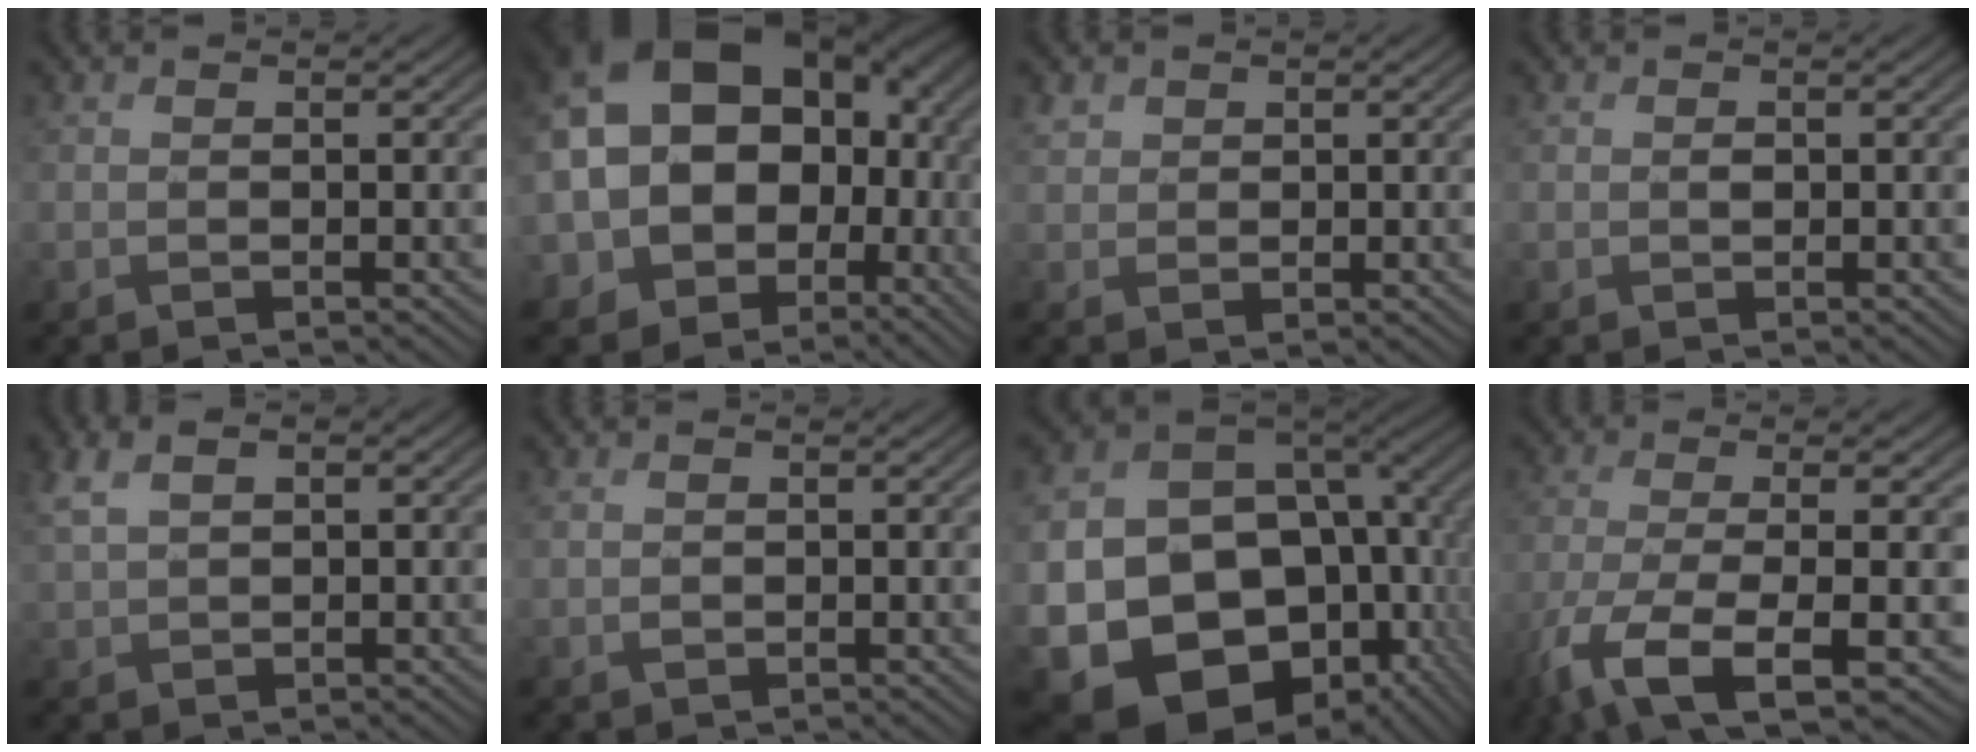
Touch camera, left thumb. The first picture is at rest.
{"total": 21.4, "force": [0.6, 16.5, 13.7], "torque": [-0.288, -0.009, 0.021]}
{"total": 1.8, "force": [0.9, 1.5, 0.5], "torque": [-0.012, -0.001, 0.016]}
{"total": 0.6, "force": [0.0, 0.4, 0.4], "torque": [-0.009, -0.001, 0.000]}
{"total": 4.6, "force": [1.6, 2.7, 3.3], "torque": [-0.080, 0.012, 0.029]}
{"total": 1.2, "force": [0.0, 0.9, 0.8], "torque": [-0.018, 0.001, 0.002]}
{"total": 22.6, "force": [-4.3, 17.6, 13.5], "torque": [-0.280, -0.077, -0.035]}
{"total": 11.0, "force": [-5.1, 3.3, 9.1], "torque": [-0.189, -0.027, -0.096]}